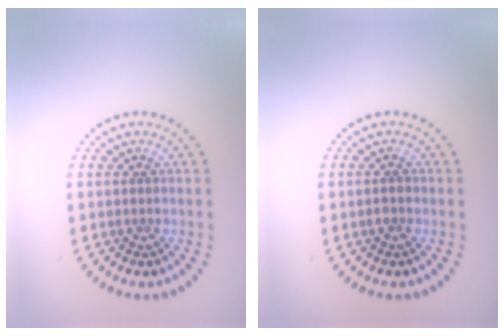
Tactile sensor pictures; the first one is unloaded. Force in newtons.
{"total": 0.9, "press": 0.9, "slide": 0.0}